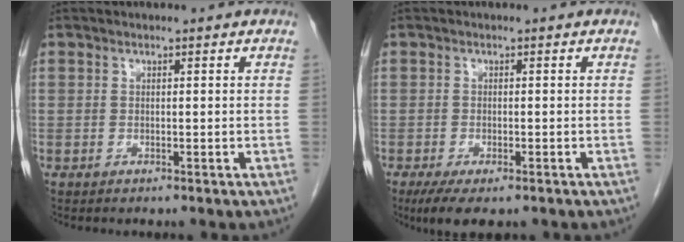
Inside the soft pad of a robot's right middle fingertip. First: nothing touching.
{"total": 5.4, "force": [-3.7, 1.7, 3.6], "torque": [-0.057, -0.012, -0.058]}